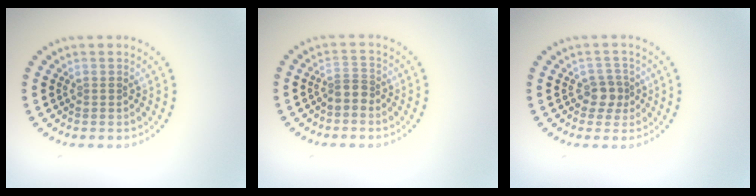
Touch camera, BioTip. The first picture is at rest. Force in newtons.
{"total": 1.8, "press": 1.2, "slide": 1.3}
{"total": 2.1, "press": 1.7, "slide": 1.1}